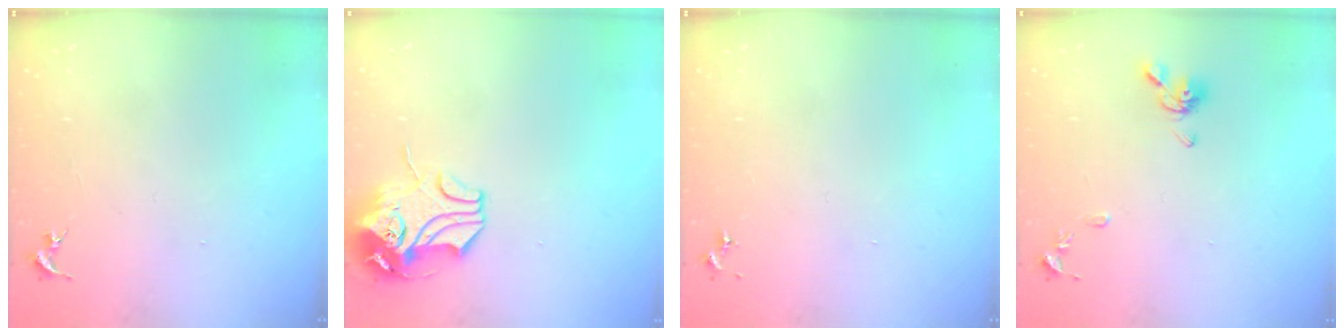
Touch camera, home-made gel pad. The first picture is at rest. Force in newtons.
{"total": 10.3, "press": 10.2, "slide": 1.7}
{"total": 0.0}
{"total": 9.4, "press": 9.4, "slide": 1.0}